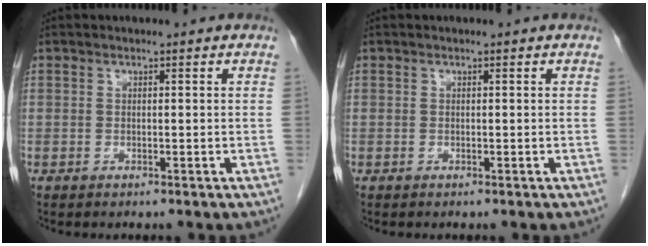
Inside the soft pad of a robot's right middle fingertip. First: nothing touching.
{"total": 0.0}